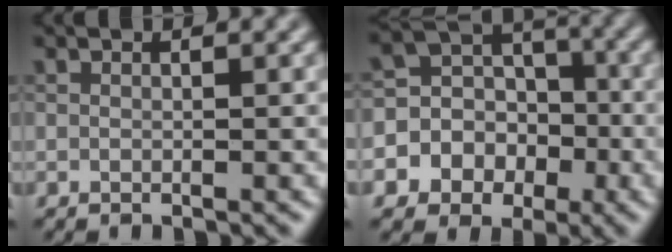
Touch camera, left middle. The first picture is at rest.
{"total": 8.9, "force": [-3.0, 8.0, 2.3], "torque": [-0.045, 0.006, -0.075]}